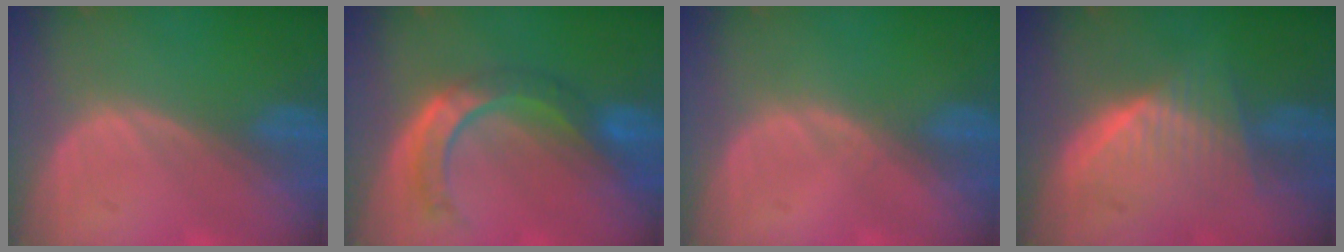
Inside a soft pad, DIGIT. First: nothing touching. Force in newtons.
{"total": 7.9, "press": 7.2, "slide": 3.3}
{"total": 0.7, "press": 0.5, "slide": 0.4}
{"total": 6.2, "press": 6.1, "slide": 1.2}